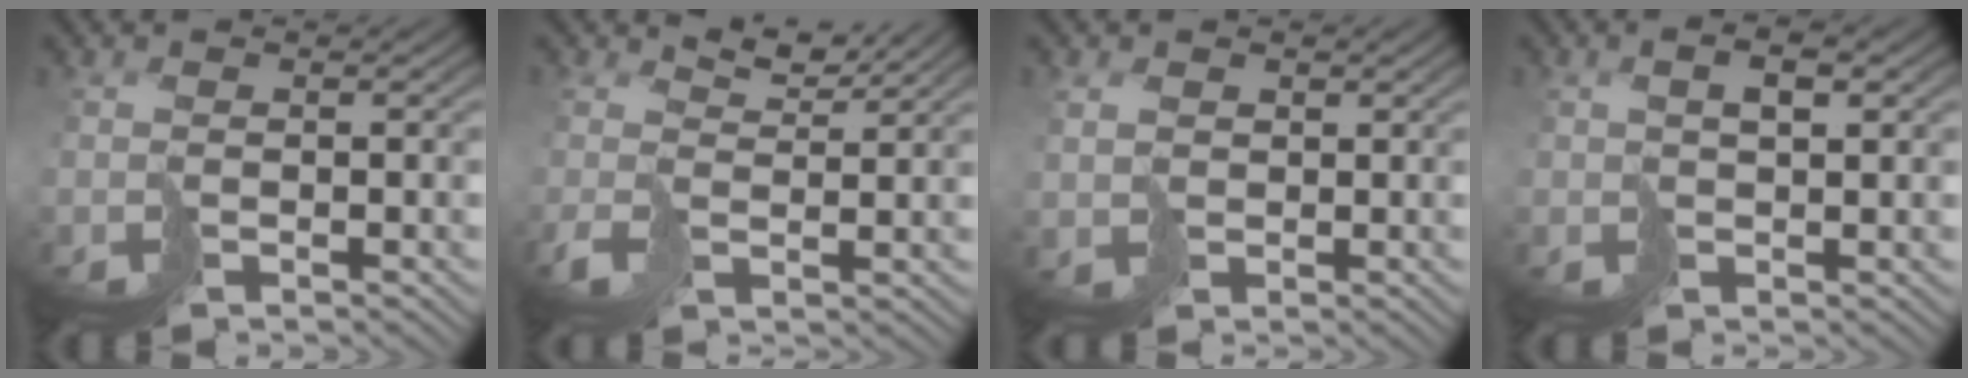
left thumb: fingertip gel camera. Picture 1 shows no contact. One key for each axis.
{"total": 3.7, "fx": 1.8, "fy": 1.7, "fz": 2.8, "tx": -0.067, "ty": -0.004, "tz": 0.031}
{"total": 2.0, "fx": 1.3, "fy": 1.4, "fz": -0.1, "tx": -0.004, "ty": 0.001, "tz": 0.028}
{"total": 2.9, "fx": 1.3, "fy": 1.0, "fz": 2.3, "tx": -0.049, "ty": 0.006, "tz": 0.025}